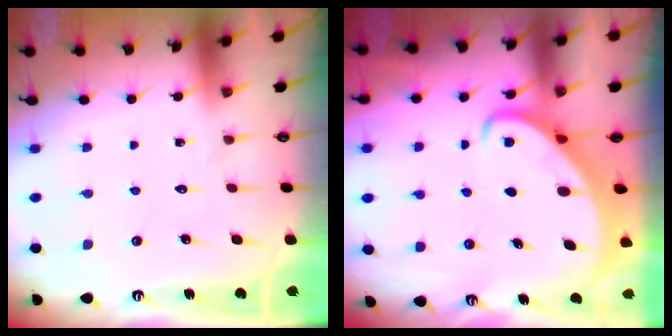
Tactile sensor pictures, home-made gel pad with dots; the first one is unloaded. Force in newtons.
{"total": 2.9, "press": 2.9, "slide": 0.3}